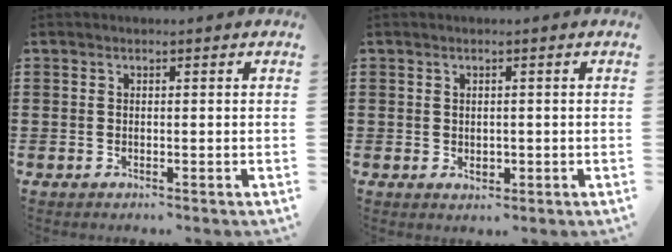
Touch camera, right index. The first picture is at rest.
{"total": 1.2, "force": [0.0, 0.9, 0.7], "torque": [-0.014, 0.004, 0.000]}